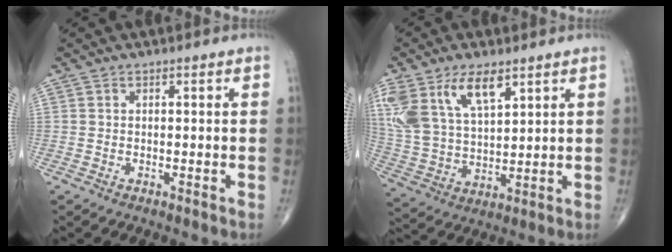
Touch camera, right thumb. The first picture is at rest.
{"total": 15.7, "force": [8.2, 7.8, 10.8], "torque": [-0.211, -0.023, 0.167]}